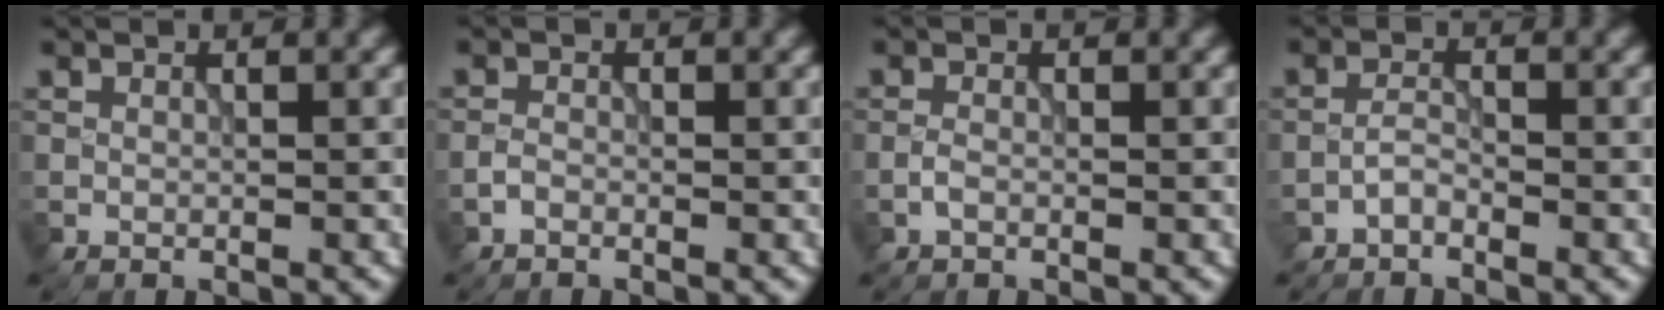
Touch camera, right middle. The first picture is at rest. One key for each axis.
{"total": 0.8, "fx": -0.7, "fy": 0.3, "fz": 0.4, "tx": -0.007, "ty": 0.001, "tz": -0.017}
{"total": 0.8, "fx": -0.5, "fy": 0.4, "fz": 0.6, "tx": -0.014, "ty": 0.001, "tz": -0.014}
{"total": 1.3, "fx": -1.0, "fy": 0.4, "fz": 0.7, "tx": -0.016, "ty": 0.005, "tz": -0.025}